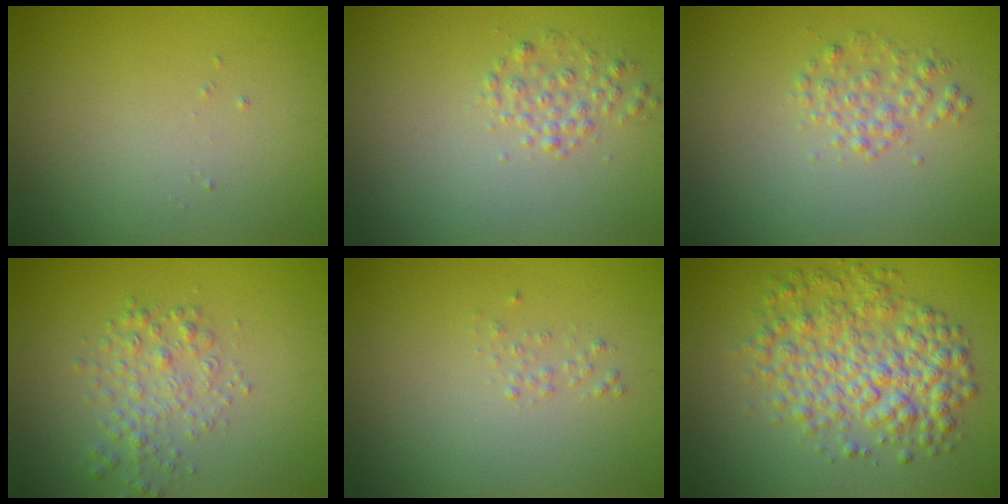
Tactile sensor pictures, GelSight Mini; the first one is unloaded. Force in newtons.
{"total": 1.5, "press": 1.5, "slide": 0.0}
{"total": 1.7, "press": 1.7, "slide": 0.0}
{"total": 2.4, "press": 2.4, "slide": 0.1}
{"total": 0.6, "press": 0.6, "slide": 0.0}
{"total": 5.9, "press": 5.9, "slide": 0.1}